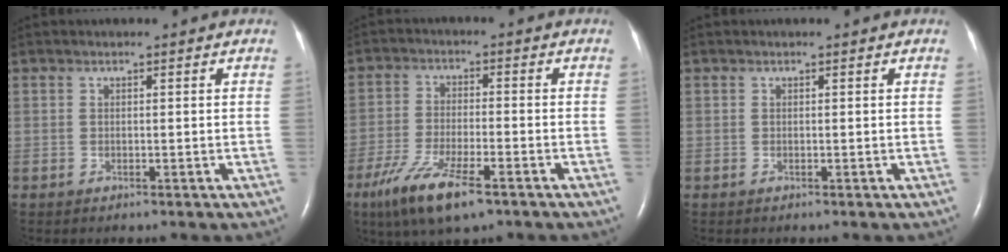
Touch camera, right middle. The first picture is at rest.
{"total": 10.2, "force": [-6.3, 2.1, 7.7], "torque": [-0.155, -0.022, -0.109]}
{"total": 0.0}